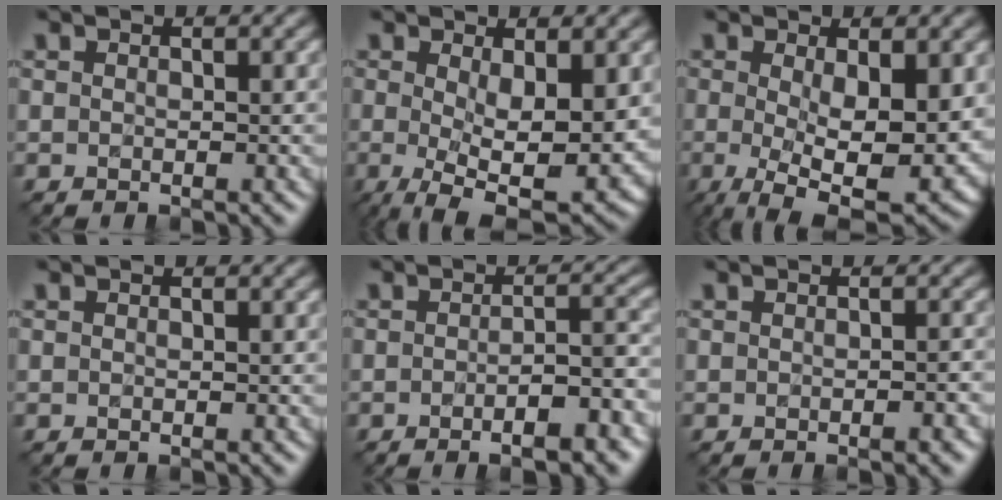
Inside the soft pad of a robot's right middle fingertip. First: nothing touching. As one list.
[{"total": 9.1, "force": [-0.7, 3.5, 8.4], "torque": [-0.146, -0.022, 0.000]}, {"total": 10.2, "force": [-0.9, 3.9, 9.4], "torque": [-0.156, -0.025, -0.004]}, {"total": 0.0}, {"total": 5.6, "force": [-2.3, 1.6, 4.8], "torque": [-0.059, 0.003, -0.027]}, {"total": 1.6, "force": [-0.7, 0.3, 1.4], "torque": [-0.014, 0.001, -0.008]}]